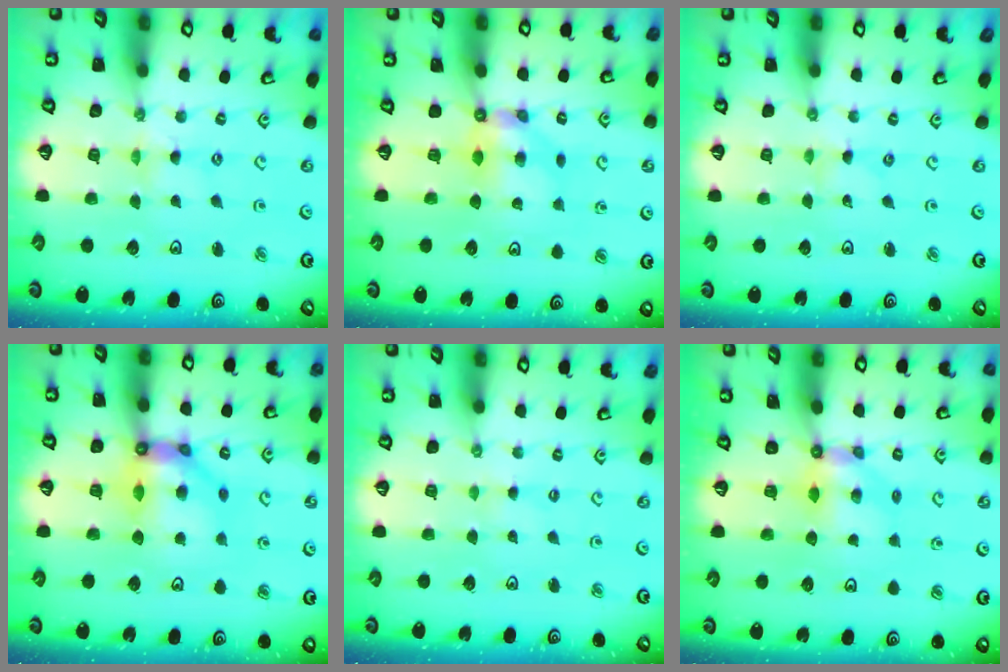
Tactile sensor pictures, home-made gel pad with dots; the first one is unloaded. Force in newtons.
{"total": 6.6, "press": 6.6, "slide": 0.3}
{"total": 0.0}
{"total": 11.1, "press": 10.9, "slide": 1.8}
{"total": 0.0}
{"total": 5.4, "press": 5.4, "slide": 0.6}